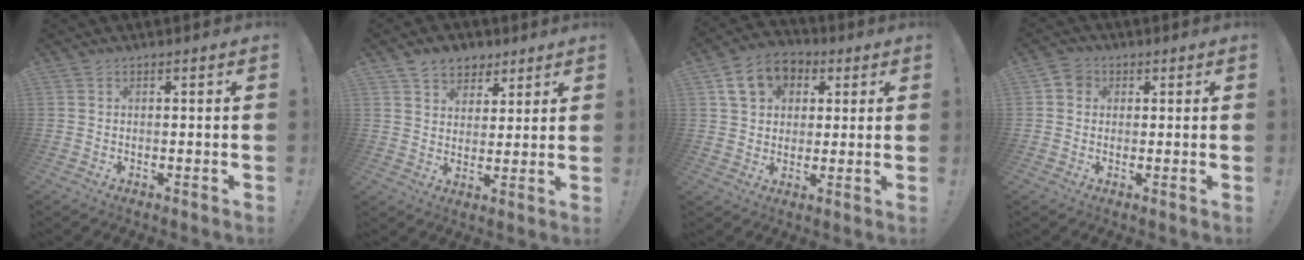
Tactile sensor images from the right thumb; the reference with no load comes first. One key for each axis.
{"total": 8.0, "fx": 5.0, "fy": 5.9, "fz": 1.8, "tx": -0.021, "ty": -0.031, "tz": 0.098}
{"total": 11.8, "fx": 4.8, "fy": 9.4, "fz": 5.3, "tx": -0.073, "ty": -0.008, "tz": 0.095}
{"total": 4.0, "fx": 0.7, "fy": 3.7, "fz": 1.5, "tx": -0.024, "ty": 0.009, "tz": 0.015}